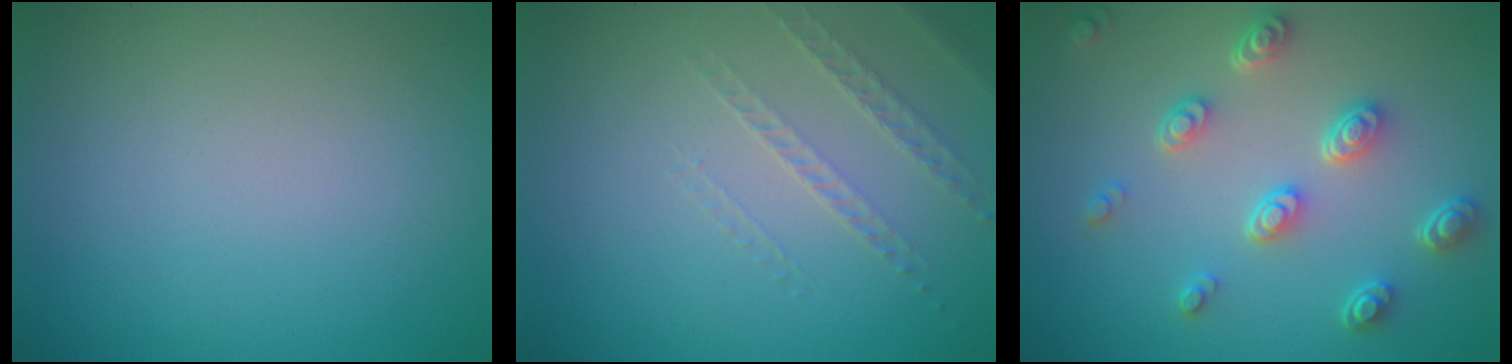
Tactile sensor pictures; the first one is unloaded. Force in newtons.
{"total": 1.3, "press": 0.9, "slide": 0.9}
{"total": 4.4, "press": 3.4, "slide": 2.9}